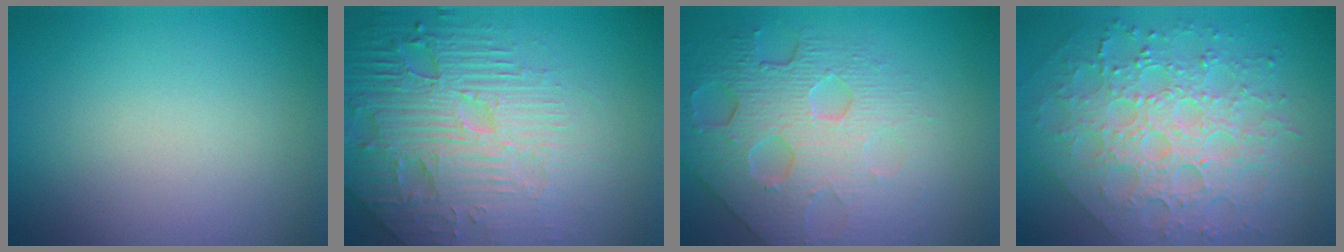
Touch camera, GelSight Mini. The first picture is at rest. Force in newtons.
{"total": 7.0, "press": 5.7, "slide": 4.1}
{"total": 7.8, "press": 5.6, "slide": 5.5}
{"total": 8.3, "press": 6.1, "slide": 5.6}